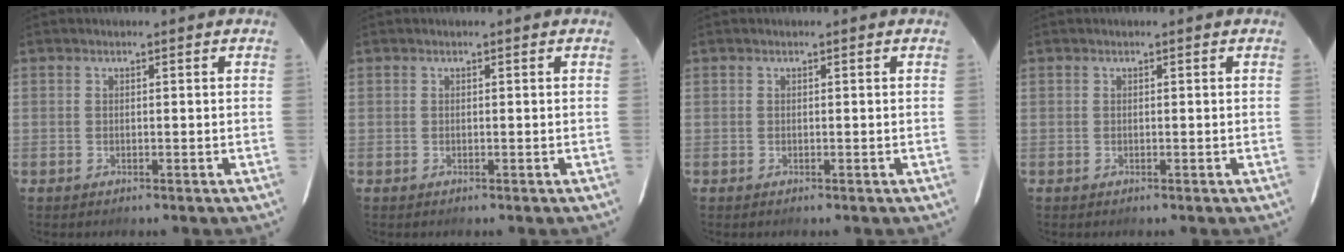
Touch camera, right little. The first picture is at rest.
{"total": 0.0}
{"total": 0.0}
{"total": 0.0}